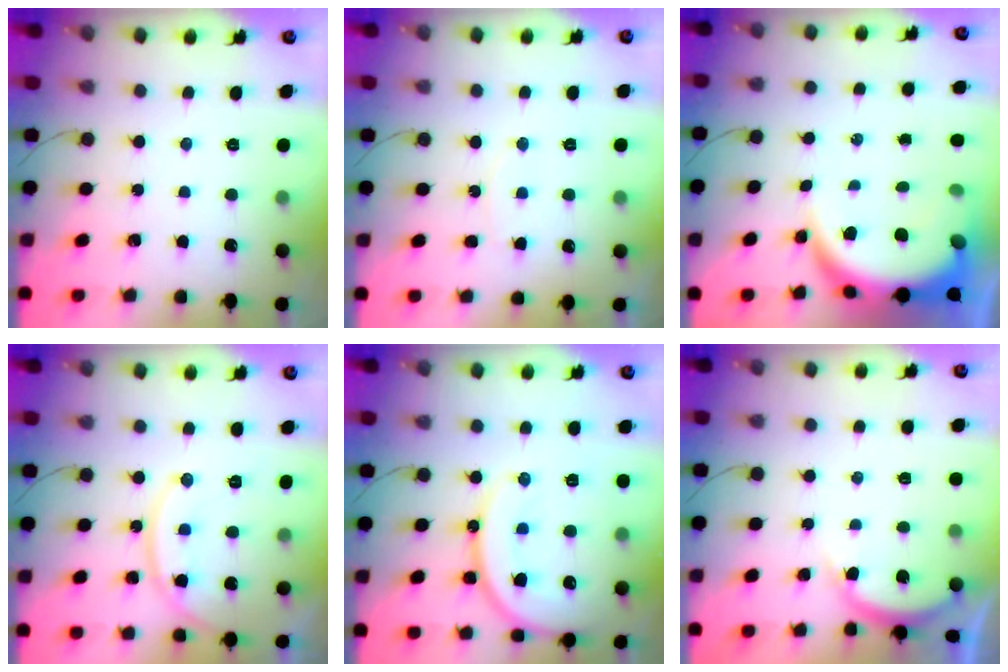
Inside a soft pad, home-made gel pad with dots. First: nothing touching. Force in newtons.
{"total": 7.3, "press": 7.3, "slide": 0.4}
{"total": 10.2, "press": 10.1, "slide": 1.2}
{"total": 13.2, "press": 13.2, "slide": 0.5}
{"total": 17.8, "press": 17.4, "slide": 3.7}
{"total": 4.0, "press": 4.0, "slide": 0.6}